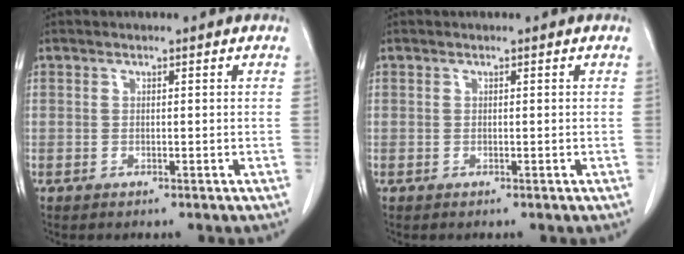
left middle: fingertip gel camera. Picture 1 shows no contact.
{"total": 0.0}